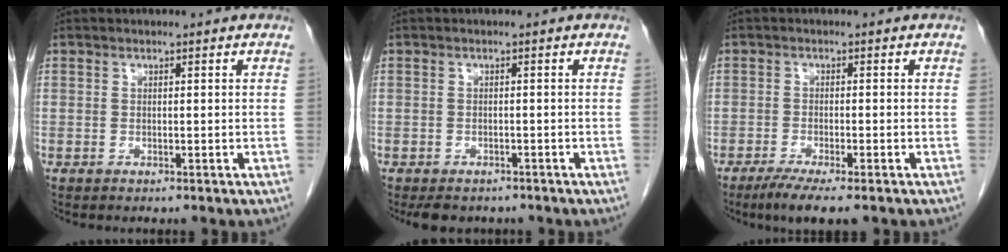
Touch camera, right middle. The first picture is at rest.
{"total": 4.8, "force": [-4.0, 2.3, 1.3], "torque": [-0.014, 0.000, -0.052]}
{"total": 5.4, "force": [-3.8, 0.5, 3.9], "torque": [-0.066, -0.014, -0.061]}